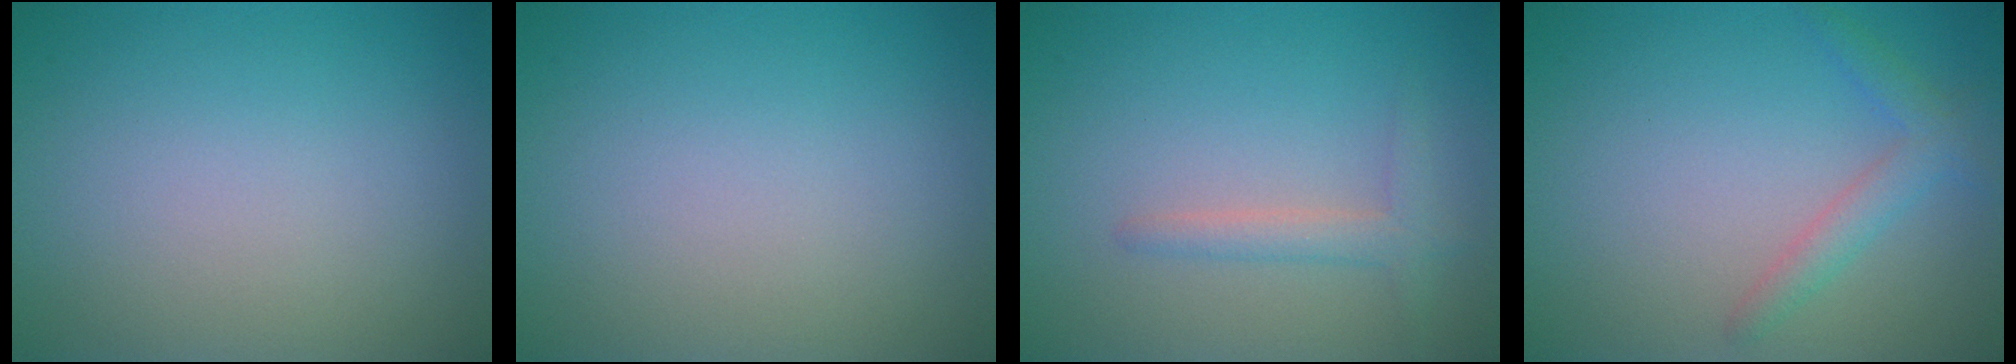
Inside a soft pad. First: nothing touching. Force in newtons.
{"total": 0.0}
{"total": 1.9, "press": 1.9, "slide": 0.2}
{"total": 2.2, "press": 2.2, "slide": 0.0}